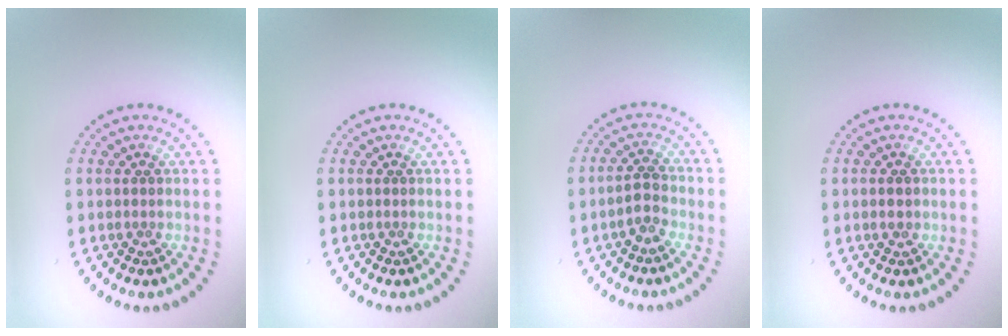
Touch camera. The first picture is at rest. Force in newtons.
{"total": 0.0}
{"total": 2.1, "press": 2.0, "slide": 0.7}
{"total": 1.2, "press": 1.2, "slide": 0.0}